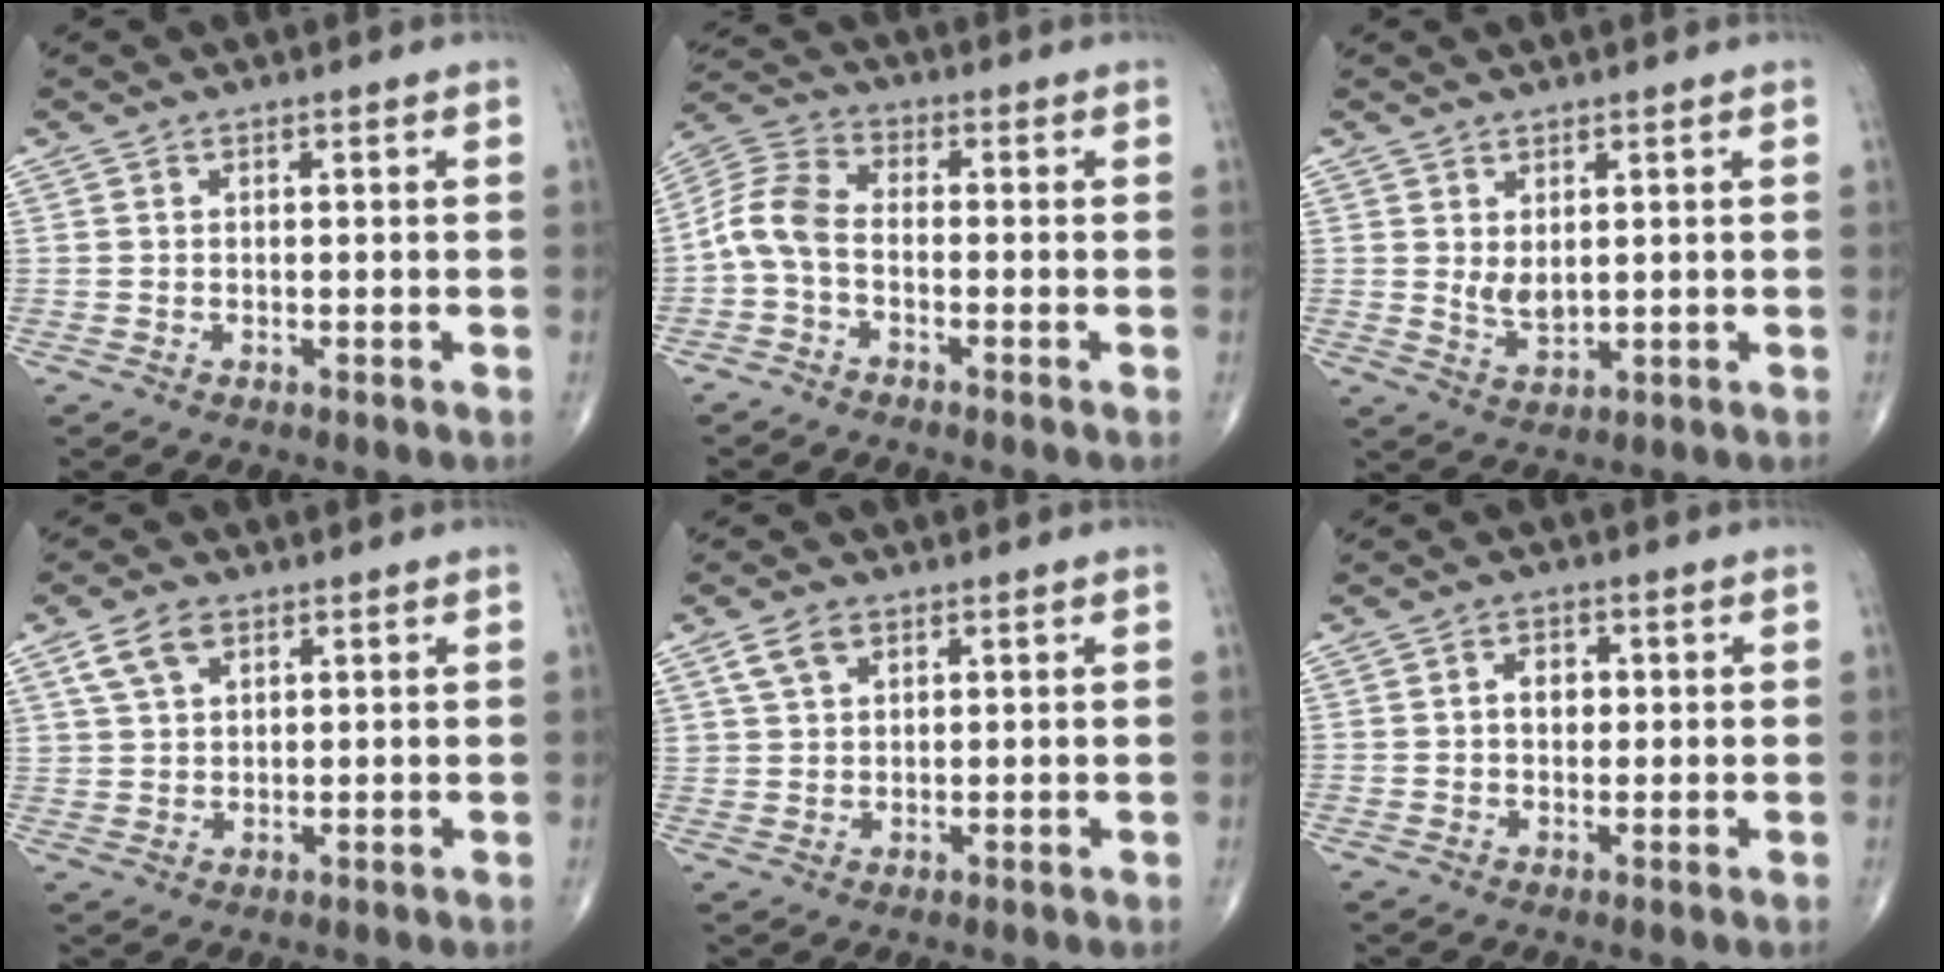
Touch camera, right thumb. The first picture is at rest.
{"total": 7.0, "force": [-1.9, 4.0, 5.5], "torque": [-0.116, 0.025, -0.054]}
{"total": 3.5, "force": [1.1, 1.9, 2.8], "torque": [-0.042, -0.016, 0.027]}
{"total": 5.8, "force": [3.1, 3.4, 3.5], "torque": [-0.061, -0.006, 0.064]}
{"total": 4.6, "force": [2.5, 2.9, 2.6], "torque": [-0.042, -0.006, 0.052]}
{"total": 3.4, "force": [0.4, 2.5, 2.3], "torque": [-0.021, 0.006, 0.003]}